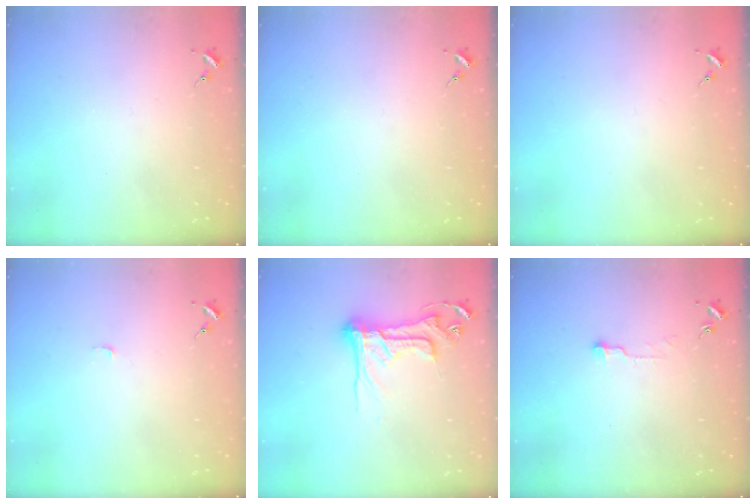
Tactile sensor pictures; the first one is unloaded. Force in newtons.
{"total": 0.0}
{"total": 0.0}
{"total": 2.7, "press": 2.7, "slide": 0.3}
{"total": 14.7, "press": 14.6, "slide": 1.7}
{"total": 4.8, "press": 4.8, "slide": 0.2}